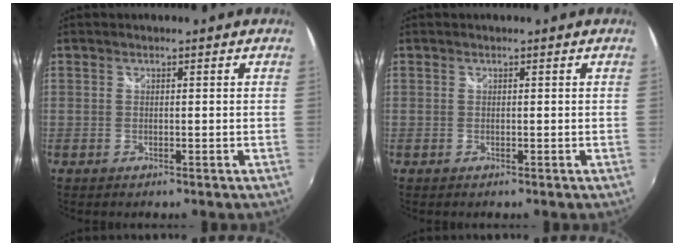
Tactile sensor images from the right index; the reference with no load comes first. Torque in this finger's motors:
{"motor_torque": [0.00, 0.00, 0.00, 0.00]}